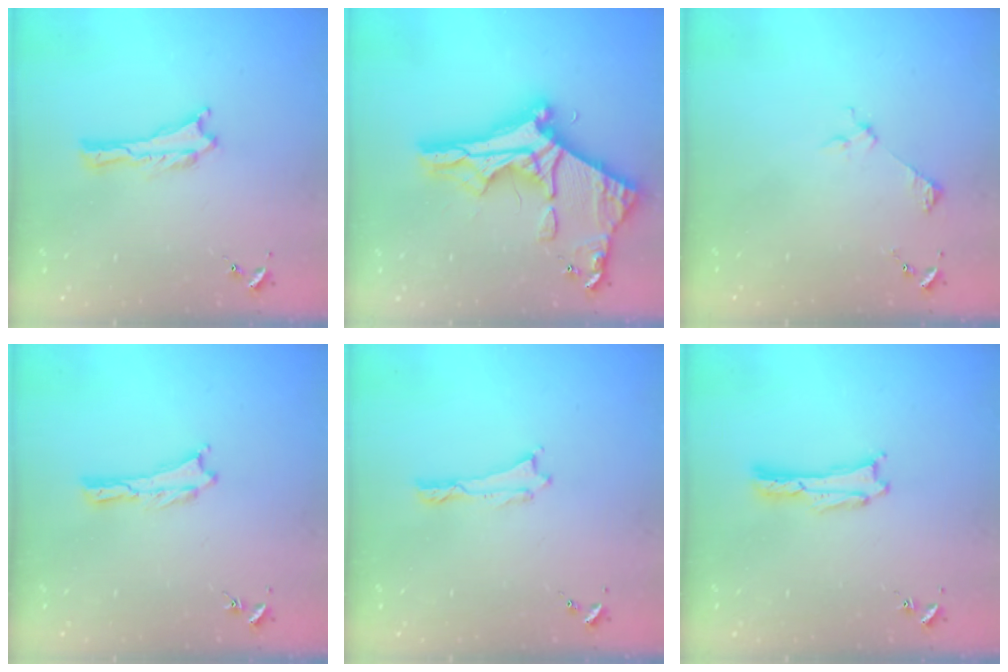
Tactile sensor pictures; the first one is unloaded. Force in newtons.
{"total": 12.1, "press": 12.0, "slide": 1.4}
{"total": 2.5, "press": 2.5, "slide": 0.2}
{"total": 0.0}
{"total": 0.0}
{"total": 0.0}